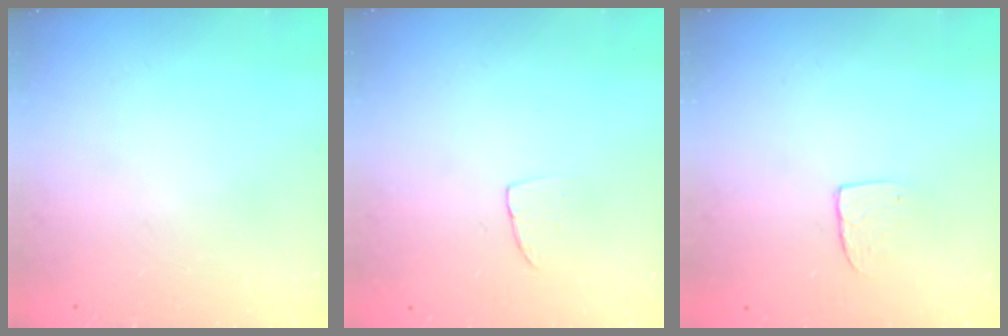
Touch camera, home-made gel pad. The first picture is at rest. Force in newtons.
{"total": 3.8, "press": 3.7, "slide": 0.2}
{"total": 4.3, "press": 4.3, "slide": 0.3}